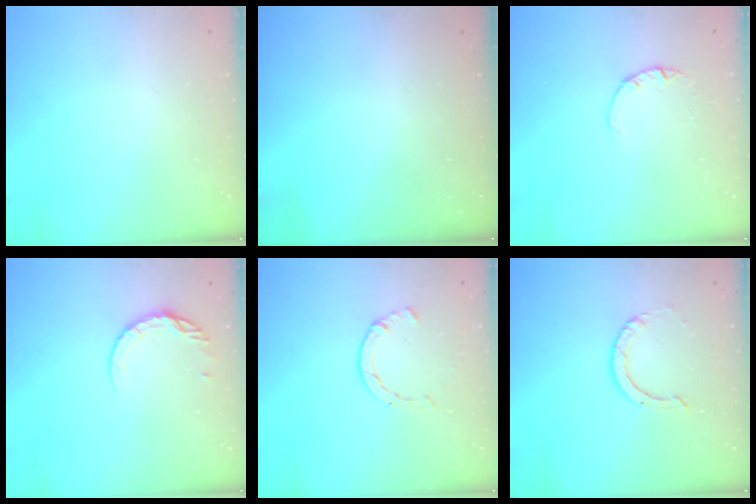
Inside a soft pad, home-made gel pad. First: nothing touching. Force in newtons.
{"total": 0.0}
{"total": 1.4, "press": 1.4, "slide": 0.2}
{"total": 7.9, "press": 7.8, "slide": 0.9}
{"total": 2.1, "press": 2.1, "slide": 0.5}
{"total": 2.2, "press": 2.2, "slide": 0.2}